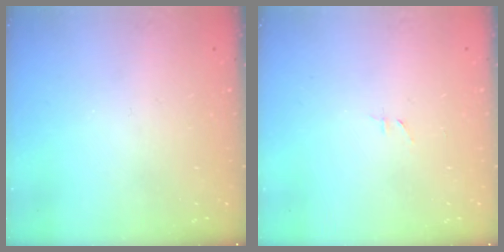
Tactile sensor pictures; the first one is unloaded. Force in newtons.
{"total": 4.5, "press": 3.7, "slide": 2.5}